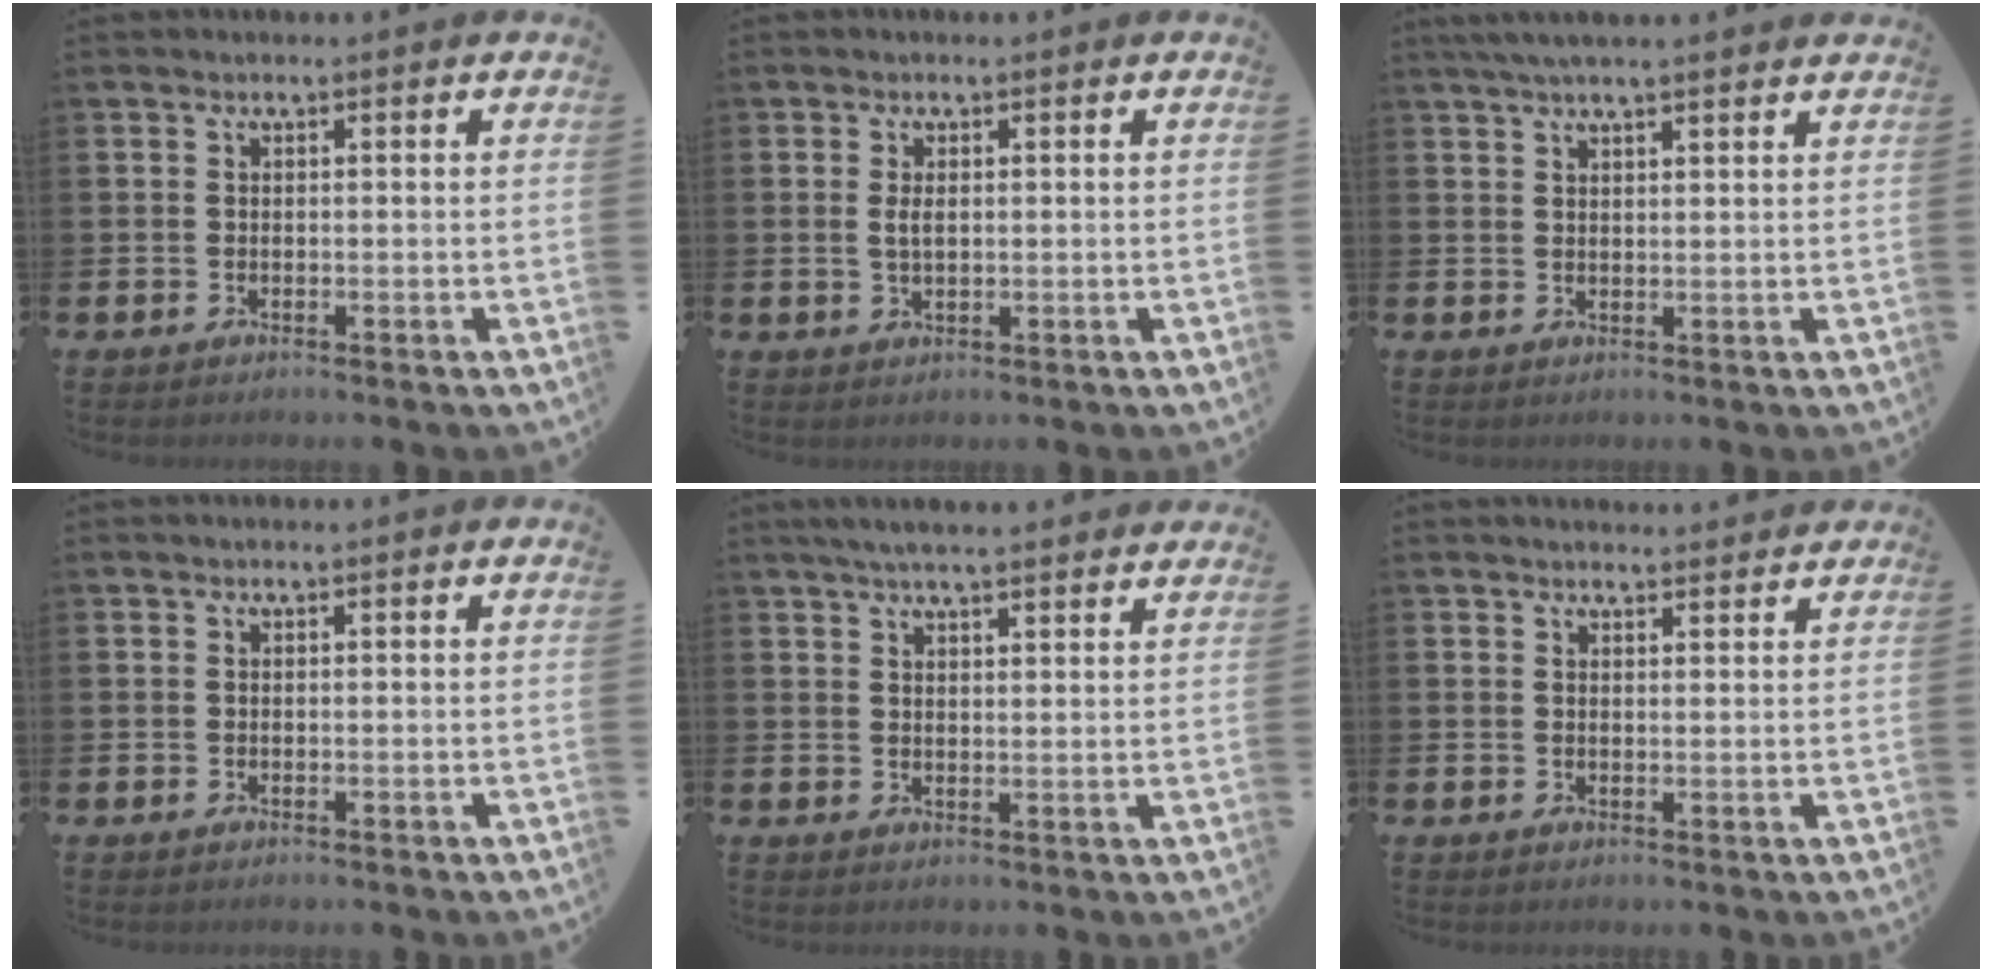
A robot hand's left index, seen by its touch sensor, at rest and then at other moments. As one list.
[{"total": 1.7, "force": [0.4, 0.8, 1.5], "torque": [-0.017, 0.001, 0.002]}, {"total": 3.5, "force": [3.1, 0.2, 1.5], "torque": [-0.032, -0.004, 0.057]}, {"total": 0.0}, {"total": 4.3, "force": [4.1, 0.3, 1.3], "torque": [-0.031, -0.012, 0.074]}, {"total": 2.0, "force": [2.0, 0.3, -0.1], "torque": [0.008, -0.012, 0.034]}]